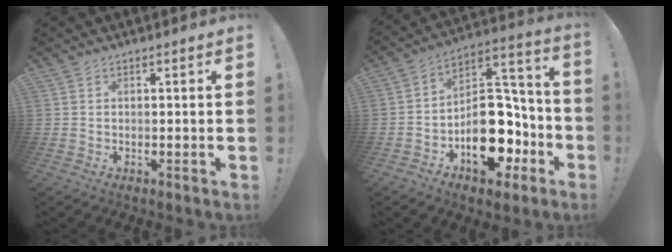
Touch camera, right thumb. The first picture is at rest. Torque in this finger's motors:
{"motor_torque": [3.35, 1.66, 0.57, -0.57, 0.15]}